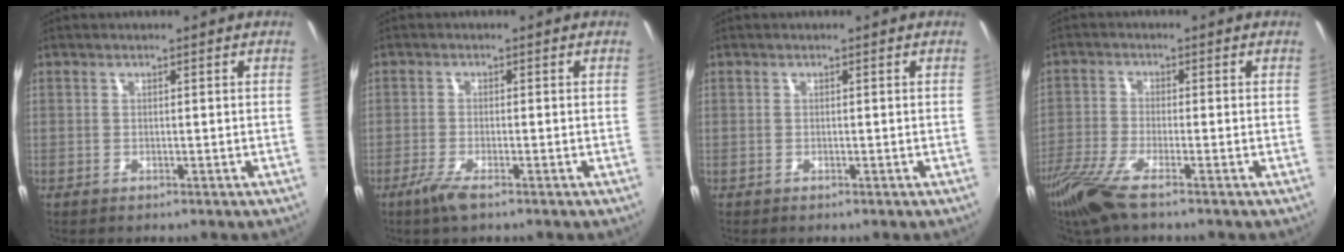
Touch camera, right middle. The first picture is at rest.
{"total": 3.6, "force": [-2.4, 0.4, 2.6], "torque": [-0.066, -0.010, -0.049]}
{"total": 0.0}
{"total": 8.9, "force": [-6.5, 0.9, 6.1], "torque": [-0.149, -0.034, -0.129]}